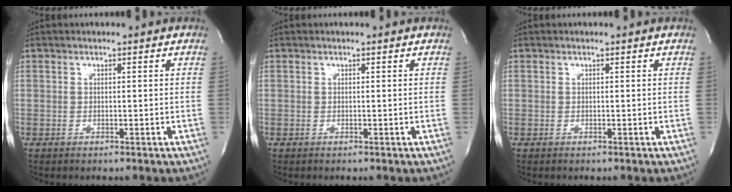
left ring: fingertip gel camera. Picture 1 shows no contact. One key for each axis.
{"total": 0.0}
{"total": 0.0}